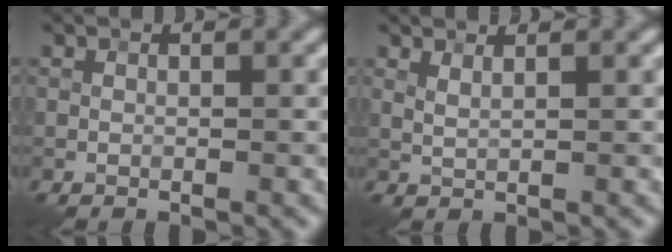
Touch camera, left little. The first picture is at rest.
{"total": 1.5, "force": [1.2, 0.3, 0.8], "torque": [-0.017, 0.002, 0.017]}